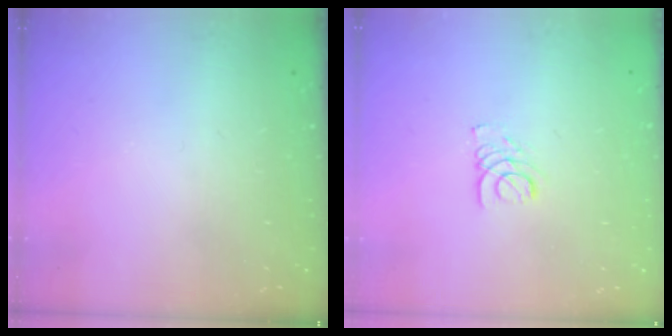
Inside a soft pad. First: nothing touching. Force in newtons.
{"total": 1.9, "press": 1.9, "slide": 0.2}